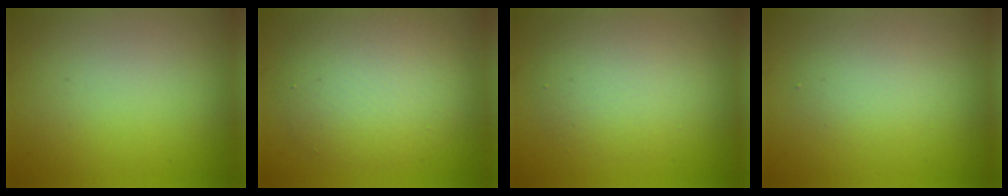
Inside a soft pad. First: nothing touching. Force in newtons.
{"total": 6.1, "press": 6.1, "slide": 0.4}
{"total": 4.1, "press": 4.1, "slide": 0.2}
{"total": 2.0, "press": 2.0, "slide": 0.1}